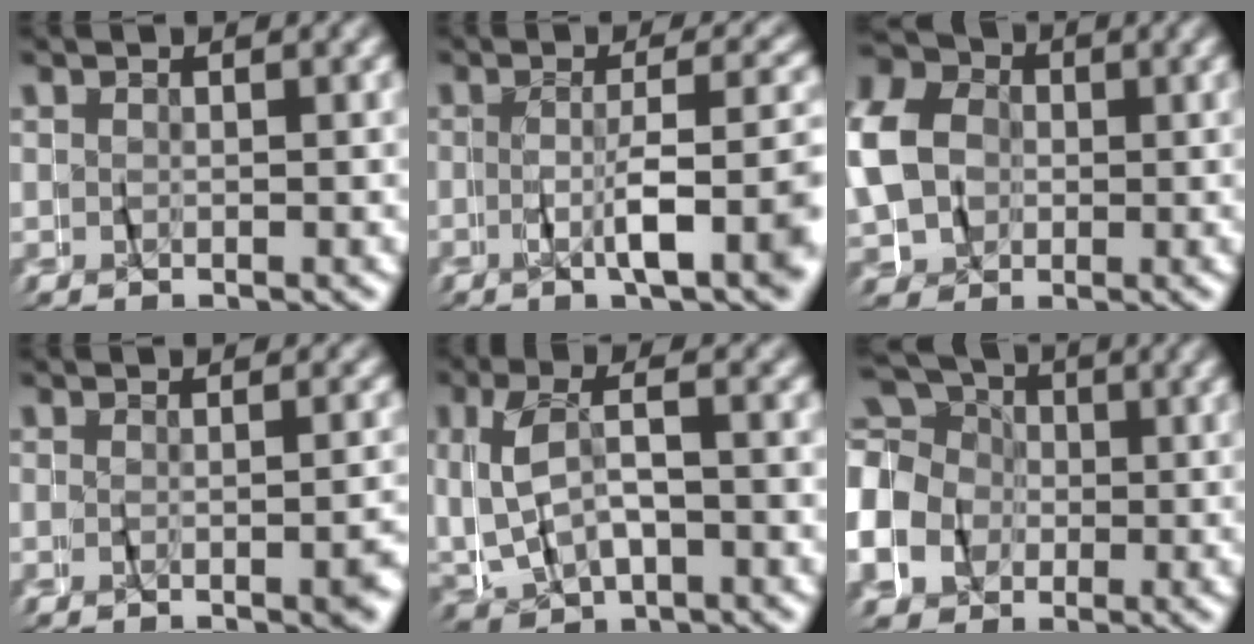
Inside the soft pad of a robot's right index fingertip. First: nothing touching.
{"total": 5.0, "force": [-2.0, 0.2, 4.6], "torque": [-0.073, -0.001, -0.030]}
{"total": 9.3, "force": [1.8, 8.0, 4.5], "torque": [-0.103, 0.001, 0.020]}
{"total": 2.4, "force": [-1.6, -0.5, 1.6], "torque": [-0.019, -0.001, -0.026]}
{"total": 4.3, "force": [-0.6, 2.8, 3.2], "torque": [-0.088, -0.003, -0.004]}
{"total": 15.6, "force": [0.3, 14.3, 6.1], "torque": [-0.173, -0.017, -0.014]}